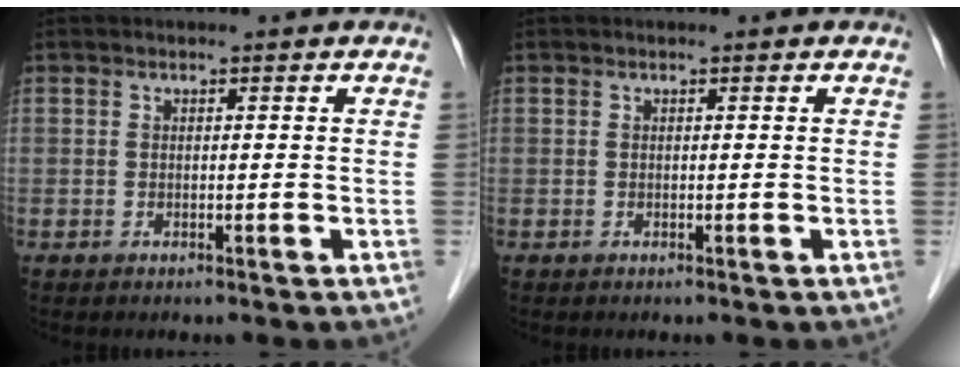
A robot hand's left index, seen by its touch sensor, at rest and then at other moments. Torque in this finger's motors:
{"motor_torque": [0.00, 0.00, 0.00, 0.00]}